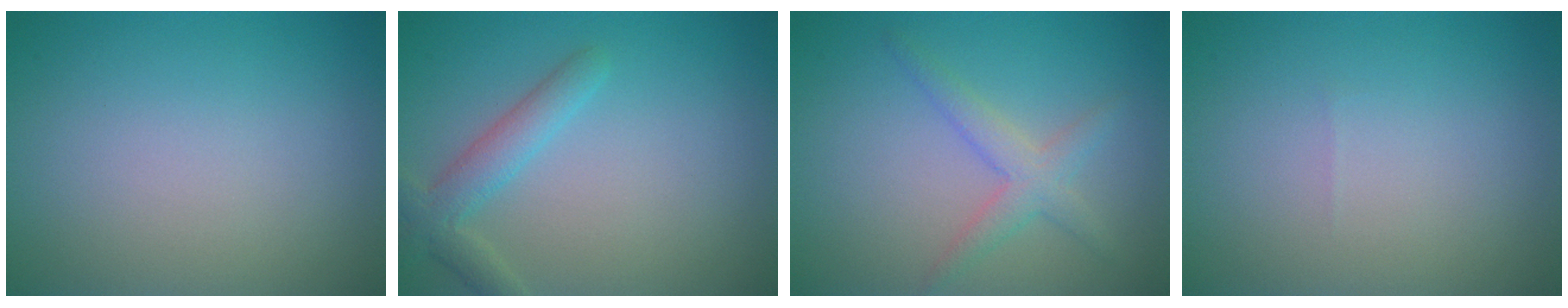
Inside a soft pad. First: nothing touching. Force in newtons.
{"total": 3.0, "press": 3.0, "slide": 0.2}
{"total": 1.9, "press": 1.9, "slide": 0.1}
{"total": 0.0}